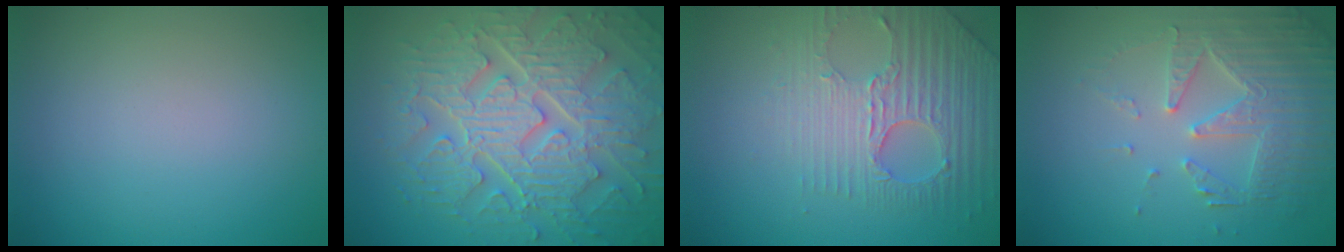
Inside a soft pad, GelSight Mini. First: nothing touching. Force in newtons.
{"total": 9.2, "press": 6.8, "slide": 6.2}
{"total": 4.0, "press": 3.8, "slide": 1.2}
{"total": 5.0, "press": 3.9, "slide": 3.2}